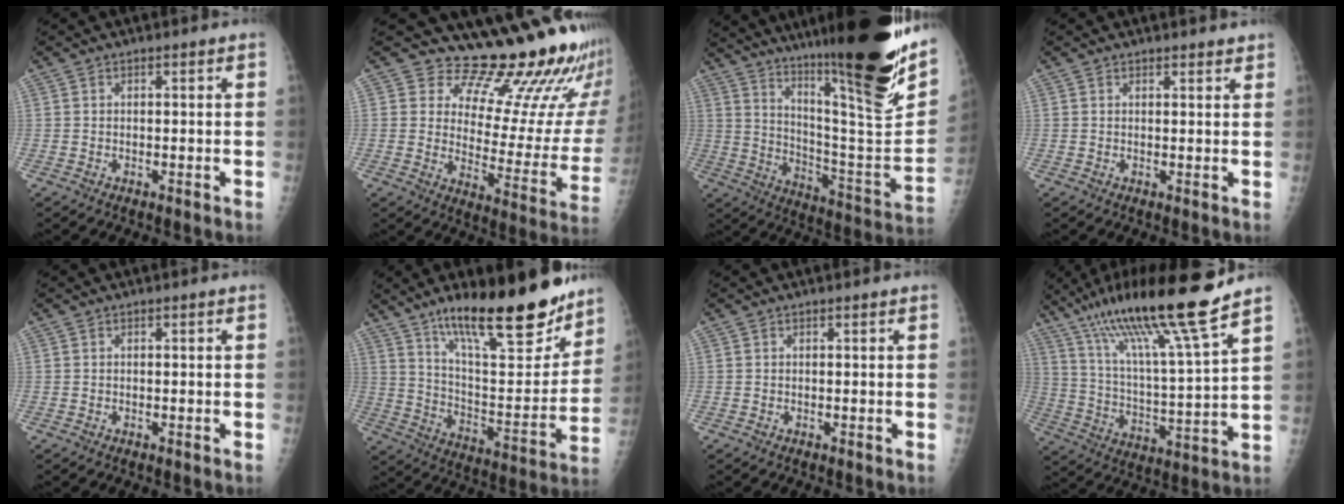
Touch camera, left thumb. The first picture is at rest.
{"total": 22.1, "force": [19.0, 6.4, 9.4], "torque": [-0.081, -0.170, 0.235]}
{"total": 31.9, "force": [21.3, 4.4, 23.4], "torque": [-0.332, -0.103, 0.325]}
{"total": 1.9, "force": [1.7, 0.6, 0.5], "torque": [0.006, -0.006, 0.021]}
{"total": 0.0}
{"total": 24.3, "force": [17.2, 6.8, 15.8], "torque": [-0.204, -0.092, 0.280]}
{"total": 0.0}
{"total": 20.1, "force": [14.8, 0.1, 13.6], "torque": [-0.222, -0.061, 0.261]}